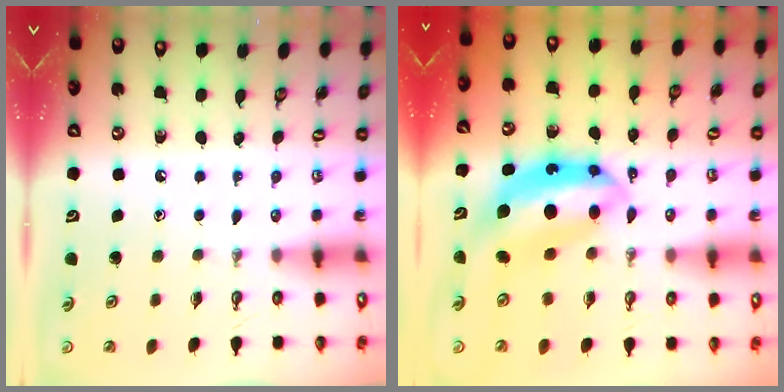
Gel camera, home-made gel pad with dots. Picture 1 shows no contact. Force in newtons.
{"total": 10.0, "press": 9.9, "slide": 1.2}